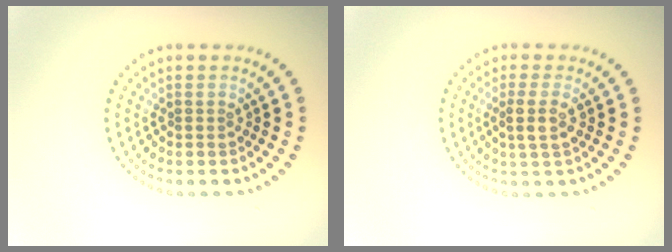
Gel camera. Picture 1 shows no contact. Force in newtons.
{"total": 2.0, "press": 1.7, "slide": 1.2}